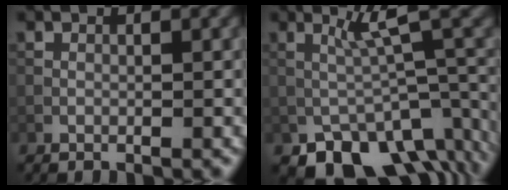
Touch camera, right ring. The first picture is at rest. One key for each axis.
{"total": 7.2, "fx": -4.0, "fy": 2.7, "fz": 5.3, "tx": -0.070, "ty": -0.003, "tz": -0.052}